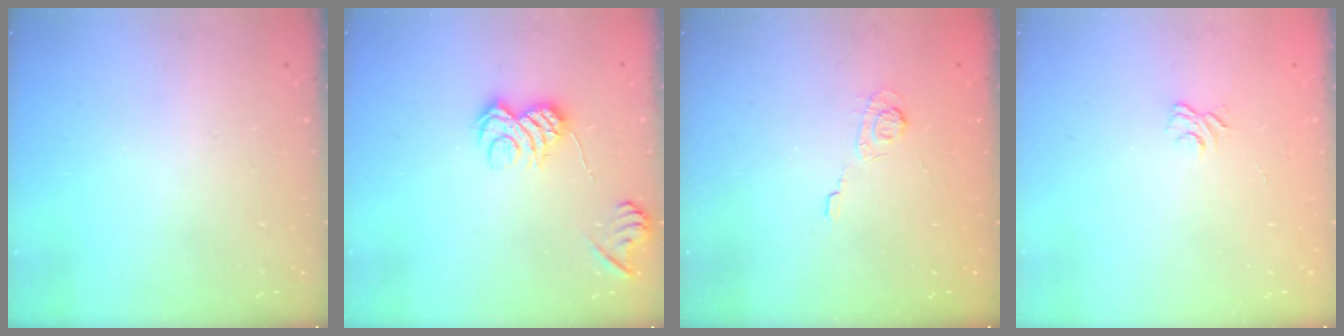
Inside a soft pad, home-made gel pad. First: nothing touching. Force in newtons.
{"total": 8.4, "press": 8.3, "slide": 1.2}
{"total": 3.2, "press": 2.8, "slide": 1.6}
{"total": 2.9, "press": 2.6, "slide": 1.3}